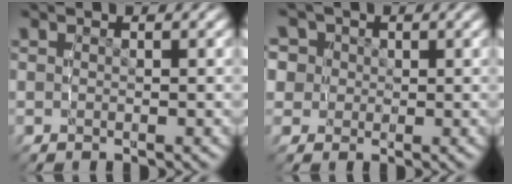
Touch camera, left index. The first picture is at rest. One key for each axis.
{"total": 7.8, "fx": 1.7, "fy": 6.9, "fz": 3.2, "tx": -0.082, "ty": -0.009, "tz": 0.025}